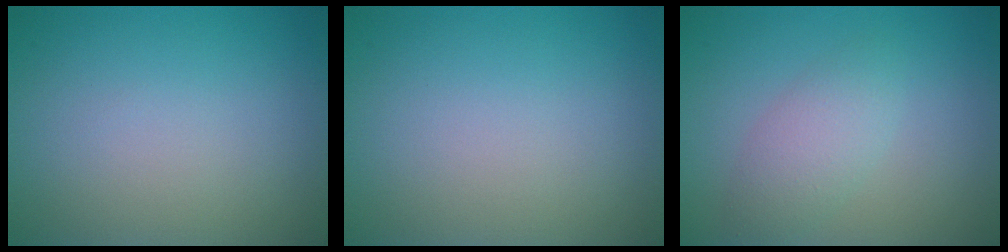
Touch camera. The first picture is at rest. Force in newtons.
{"total": 0.0}
{"total": 2.7, "press": 2.7, "slide": 0.1}